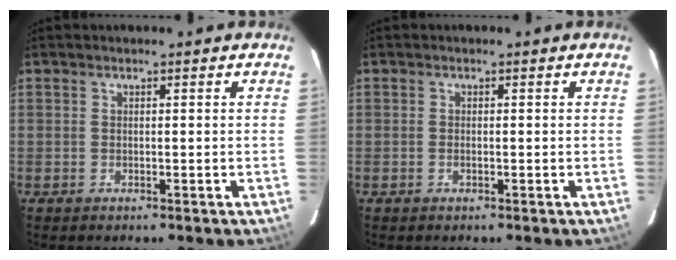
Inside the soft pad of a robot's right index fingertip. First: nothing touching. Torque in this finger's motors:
{"motor_torque": [0.44, 0.10, 0.09, 0.02]}